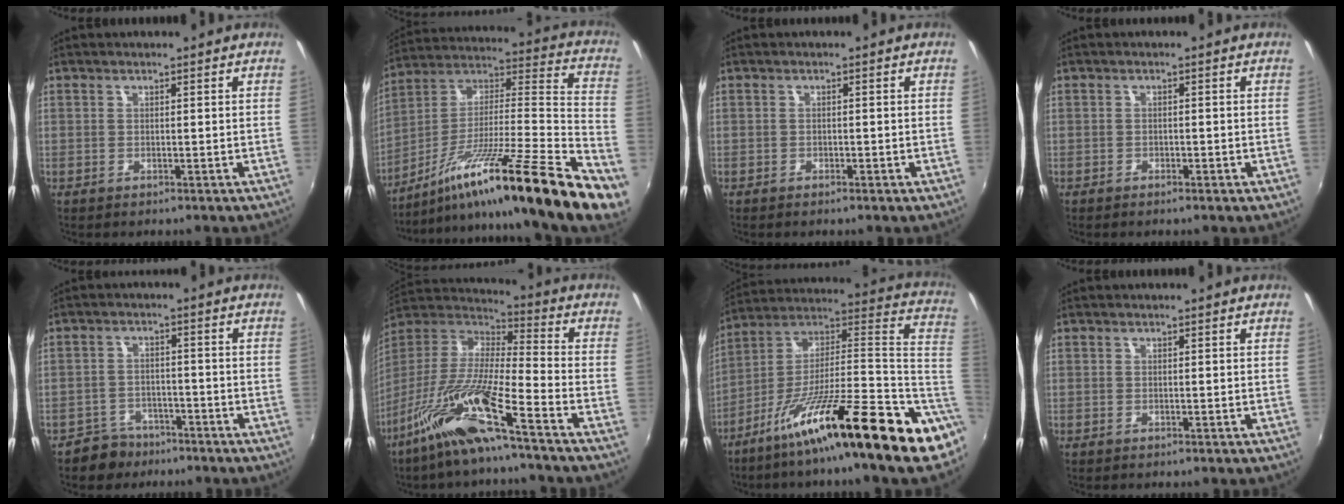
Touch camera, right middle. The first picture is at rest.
{"total": 29.0, "force": [-16.2, 1.5, 24.0], "torque": [-0.330, -0.026, -0.270]}
{"total": 0.9, "force": [-0.7, 0.4, 0.5], "torque": [-0.008, -0.001, -0.013]}
{"total": 1.3, "force": [-1.0, 0.5, 0.7], "torque": [-0.012, -0.002, -0.016]}
{"total": 4.8, "force": [-3.7, 3.0, 0.4], "torque": [-0.024, 0.014, -0.061]}
{"total": 16.3, "force": [-10.8, 0.7, 12.2], "torque": [-0.230, -0.016, -0.214]}
{"total": 25.4, "force": [-11.3, 2.9, 22.5], "torque": [-0.312, -0.008, -0.196]}
{"total": 0.0}